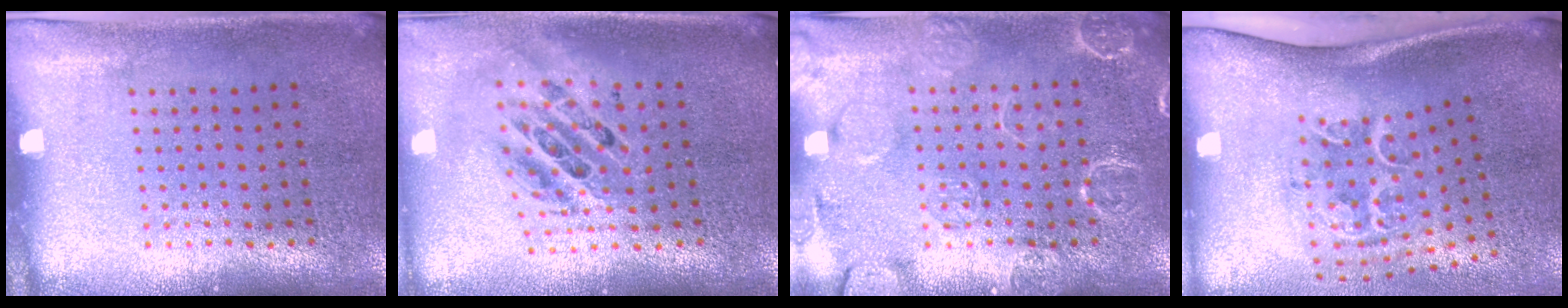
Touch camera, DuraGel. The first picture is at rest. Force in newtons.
{"total": 2.0, "press": 1.6, "slide": 1.2}
{"total": 4.0, "press": 3.9, "slide": 0.6}
{"total": 2.3, "press": 1.3, "slide": 1.9}